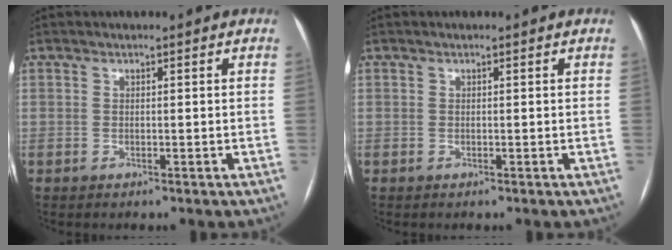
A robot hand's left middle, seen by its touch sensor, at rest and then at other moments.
{"total": 0.0}